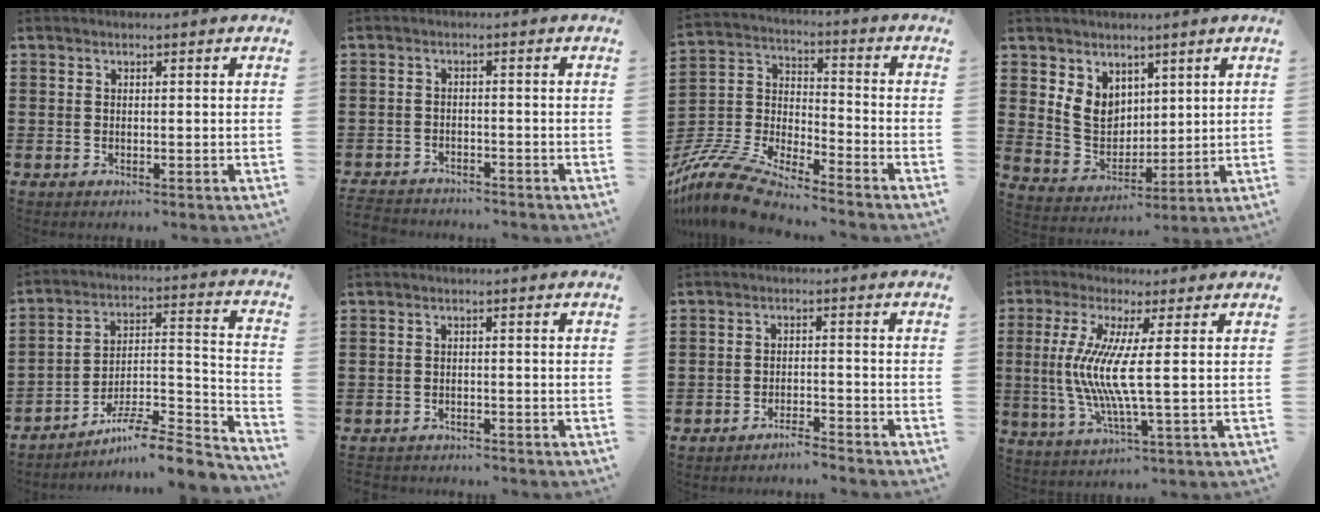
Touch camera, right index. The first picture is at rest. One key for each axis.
{"total": 2.3, "fx": -2.2, "fy": 0.3, "fz": -0.2, "tx": -0.005, "ty": -0.001, "tz": -0.051}
{"total": 11.0, "fx": -10.0, "fy": 1.4, "fz": 4.4, "tx": -0.120, "ty": 0.005, "tz": -0.208}
{"total": 6.6, "fx": 3.2, "fy": 5.3, "fz": 2.6, "tx": -0.072, "ty": 0.008, "tz": 0.063}
{"total": 7.3, "fx": -6.0, "fy": 1.0, "fz": 4.0, "tx": -0.059, "ty": -0.002, "tz": -0.118}
{"total": 1.5, "fx": -1.5, "fy": 0.2, "fz": -0.2, "tx": -0.003, "ty": 0.002, "tz": -0.034}
{"total": 2.8, "fx": -2.8, "fy": -0.2, "fz": 0.2, "tx": -0.009, "ty": 0.000, "tz": -0.060}
{"total": 8.9, "fx": 0.4, "fy": 0.0, "fz": 8.9, "tx": -0.193, "ty": -0.023, "tz": -0.003}